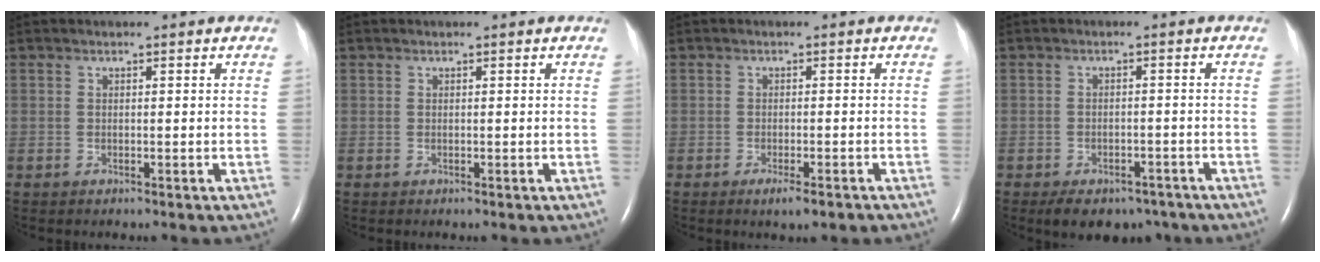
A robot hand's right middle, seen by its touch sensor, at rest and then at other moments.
{"total": 0.0}
{"total": 3.4, "force": [-2.3, 0.6, 2.4], "torque": [-0.031, -0.005, -0.028]}
{"total": 8.6, "force": [-6.4, 4.6, 3.4], "torque": [-0.044, 0.006, -0.089]}